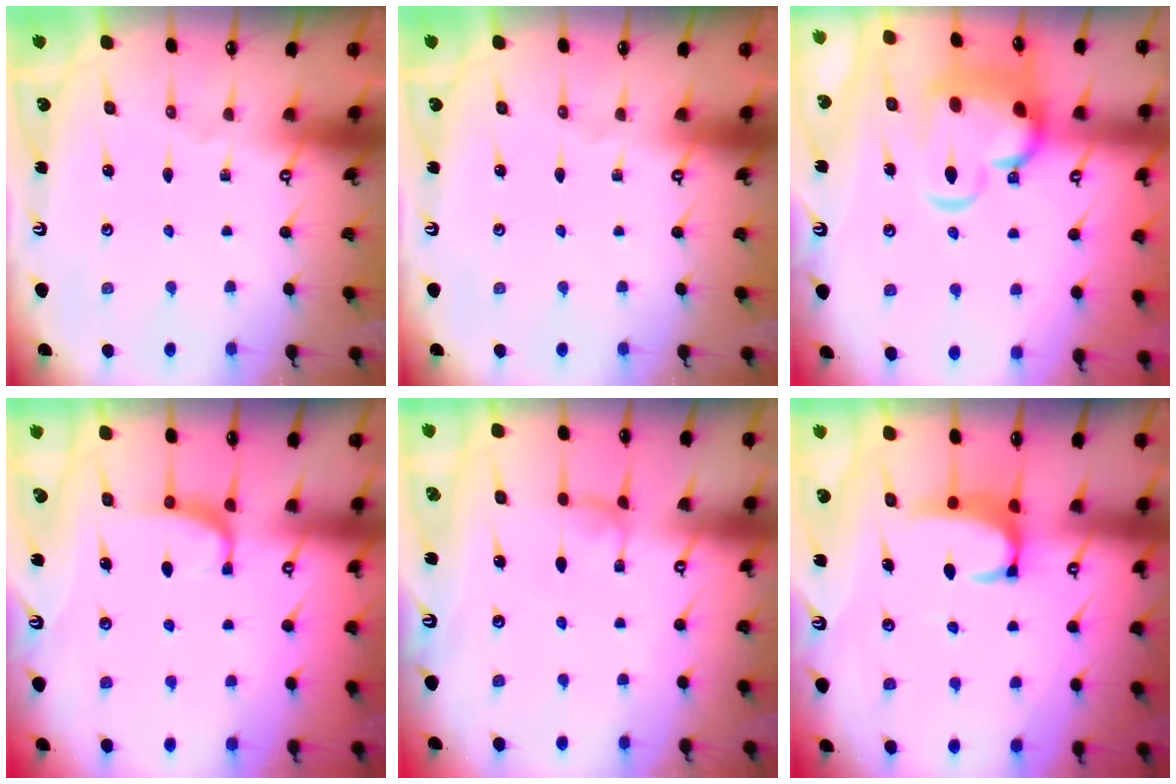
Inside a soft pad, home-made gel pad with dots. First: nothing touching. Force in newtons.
{"total": 0.0}
{"total": 8.7, "press": 8.6, "slide": 1.5}
{"total": 1.6, "press": 1.5, "slide": 0.5}
{"total": 0.5, "press": 0.3, "slide": 0.4}
{"total": 1.9, "press": 1.9, "slide": 0.3}